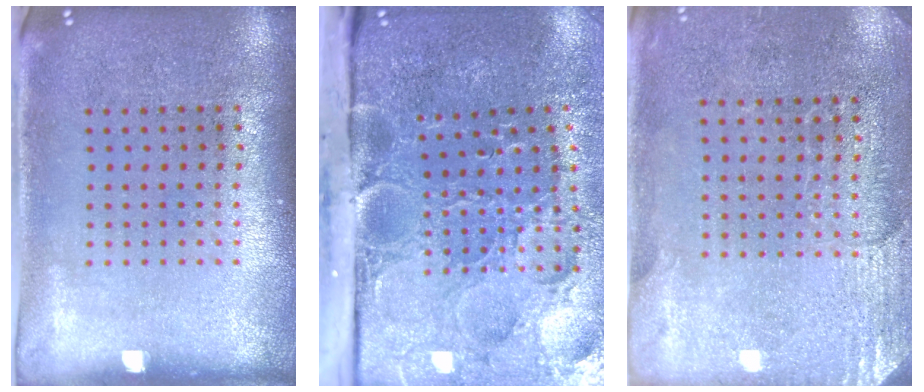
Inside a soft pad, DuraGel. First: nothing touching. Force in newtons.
{"total": 5.3, "press": 4.0, "slide": 3.5}
{"total": 2.7, "press": 2.4, "slide": 1.3}